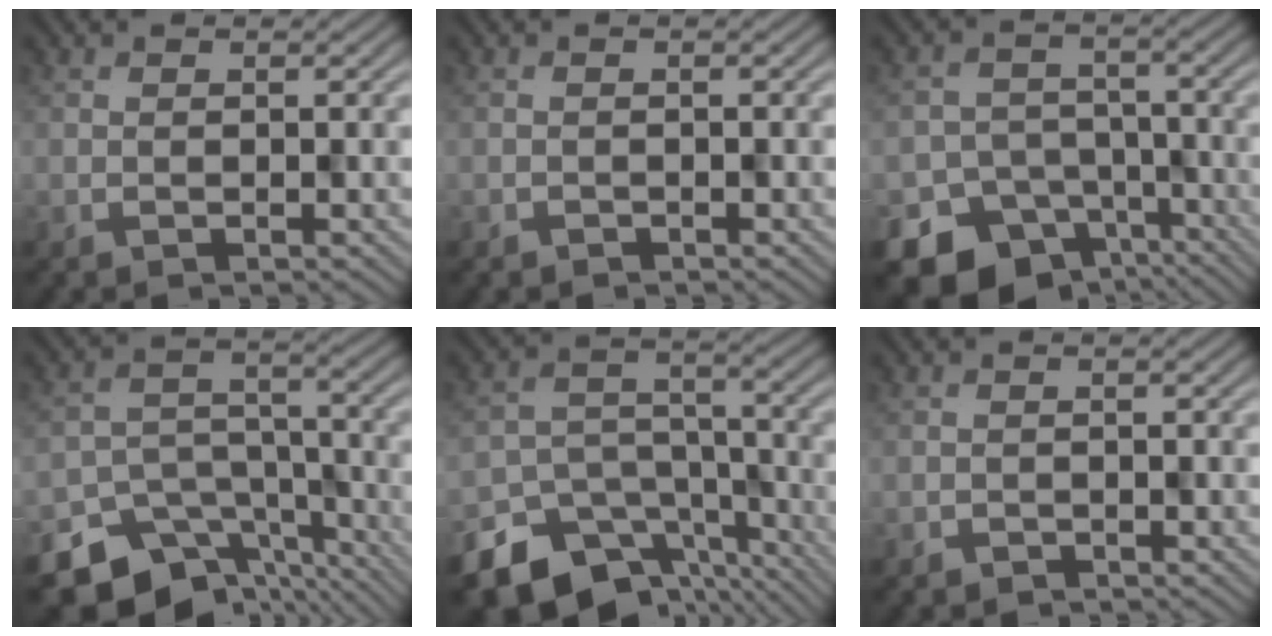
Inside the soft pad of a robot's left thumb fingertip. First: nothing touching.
{"total": 0.8, "force": [-0.7, 0.3, -0.3], "torque": [0.006, -0.001, -0.010]}
{"total": 12.7, "force": [-8.9, 8.4, 3.3], "torque": [-0.062, -0.030, -0.112]}
{"total": 13.5, "force": [-10.5, 7.4, 4.2], "torque": [-0.072, -0.021, -0.133]}
{"total": 14.6, "force": [-11.0, 8.5, 4.5], "torque": [-0.097, -0.037, -0.137]}
{"total": 1.1, "force": [-0.9, 0.4, -0.3], "torque": [0.007, 0.000, -0.015]}